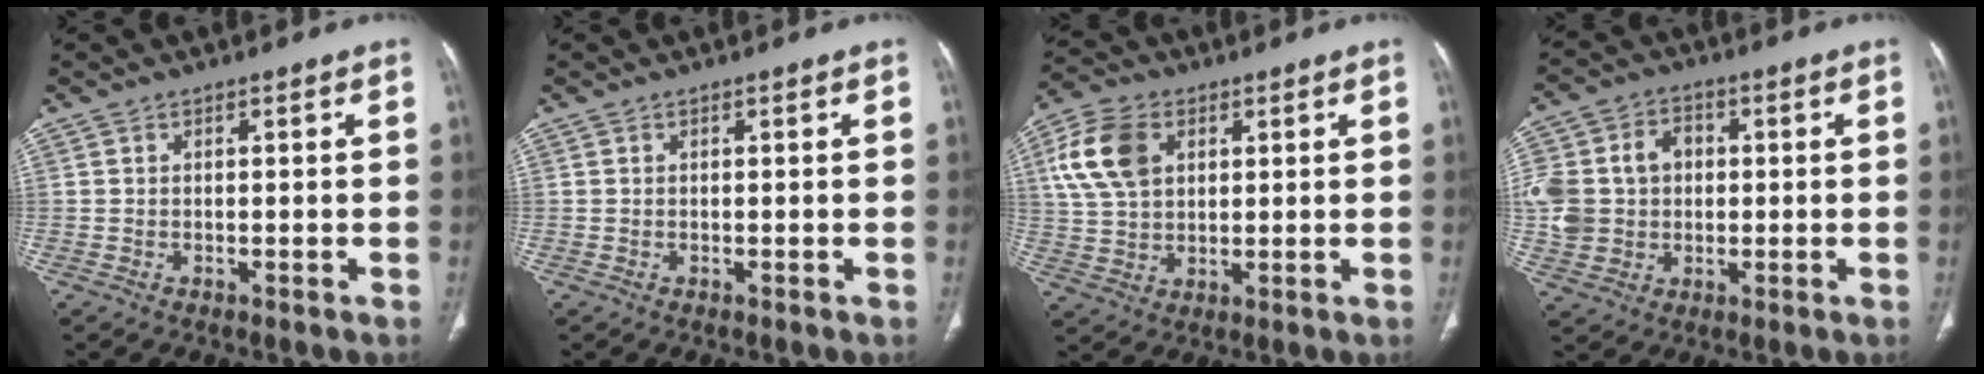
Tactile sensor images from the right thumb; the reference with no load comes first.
{"total": 0.0}
{"total": 11.7, "force": [3.7, 7.9, 7.7], "torque": [-0.145, 0.003, 0.070]}
{"total": 17.6, "force": [1.4, 14.8, 9.5], "torque": [-0.218, 0.033, 0.038]}